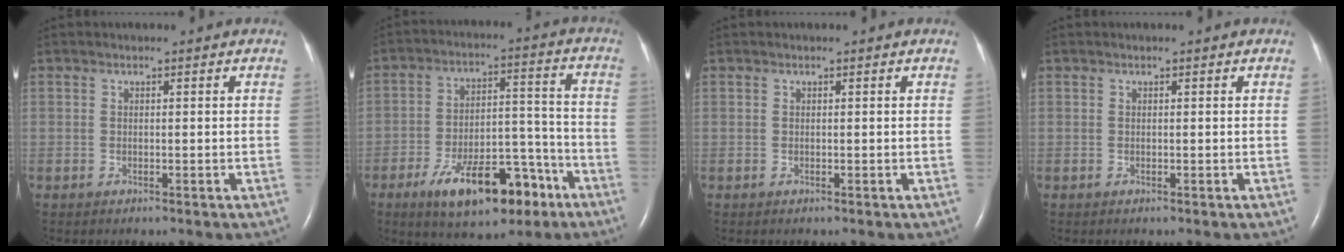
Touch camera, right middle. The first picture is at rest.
{"total": 15.1, "force": [-8.9, 6.2, 10.5], "torque": [-0.160, 0.018, -0.132]}
{"total": 0.0}
{"total": 0.0}